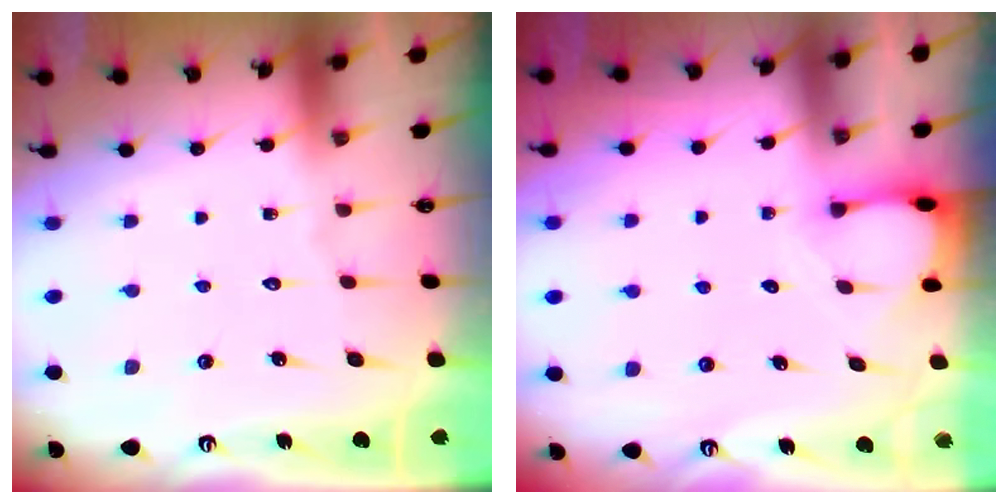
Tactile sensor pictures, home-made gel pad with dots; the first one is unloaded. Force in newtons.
{"total": 2.3, "press": 2.3, "slide": 0.3}